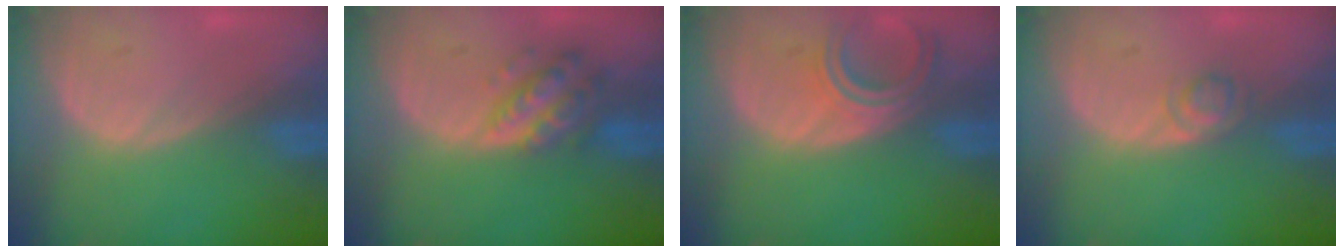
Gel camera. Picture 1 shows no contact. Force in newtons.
{"total": 6.3, "press": 5.7, "slide": 2.6}
{"total": 5.6, "press": 5.1, "slide": 2.2}
{"total": 2.2, "press": 2.2, "slide": 0.2}